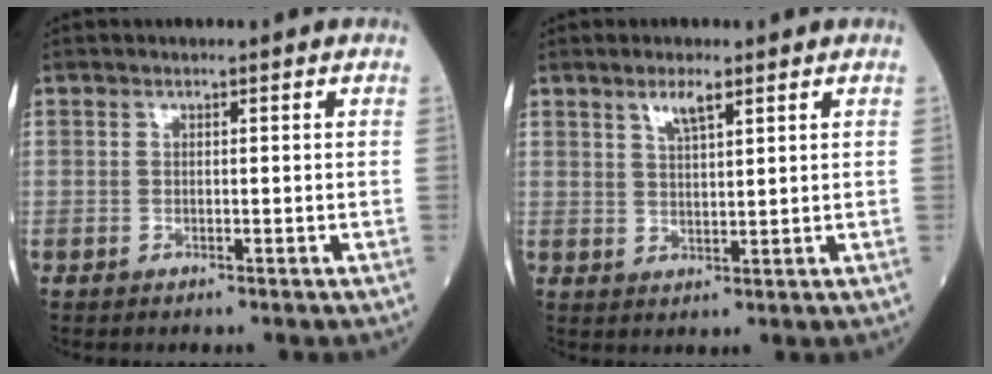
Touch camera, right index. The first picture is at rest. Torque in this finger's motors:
{"motor_torque": [0.06, 0.06, 0.02, 0.01]}